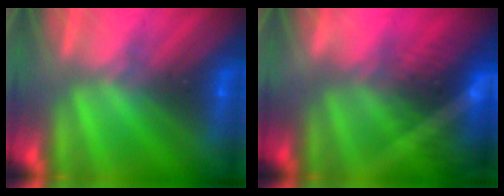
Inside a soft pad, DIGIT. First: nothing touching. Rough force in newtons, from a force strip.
{"total": 8.3}